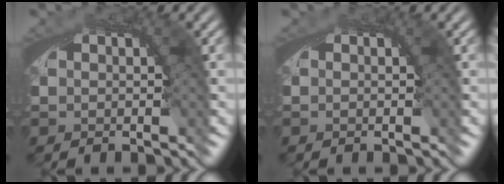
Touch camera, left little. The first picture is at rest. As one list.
[{"total": 0.0}]